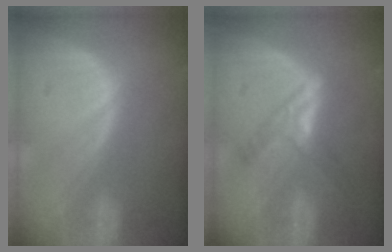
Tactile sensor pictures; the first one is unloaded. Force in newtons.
{"total": 5.1, "press": 5.0, "slide": 0.9}